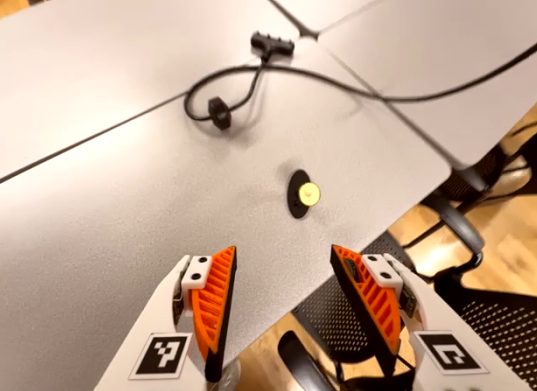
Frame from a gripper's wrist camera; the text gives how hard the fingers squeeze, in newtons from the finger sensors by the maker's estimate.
{"total": 0.0}